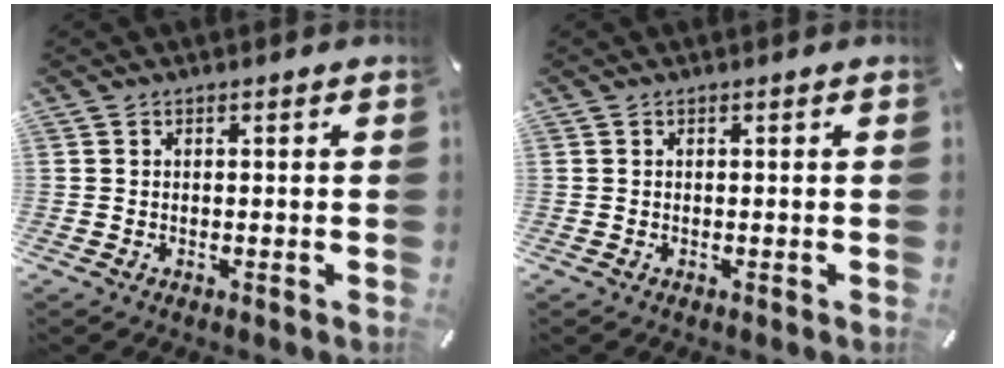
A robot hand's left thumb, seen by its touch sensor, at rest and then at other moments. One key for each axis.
{"total": 0.0}